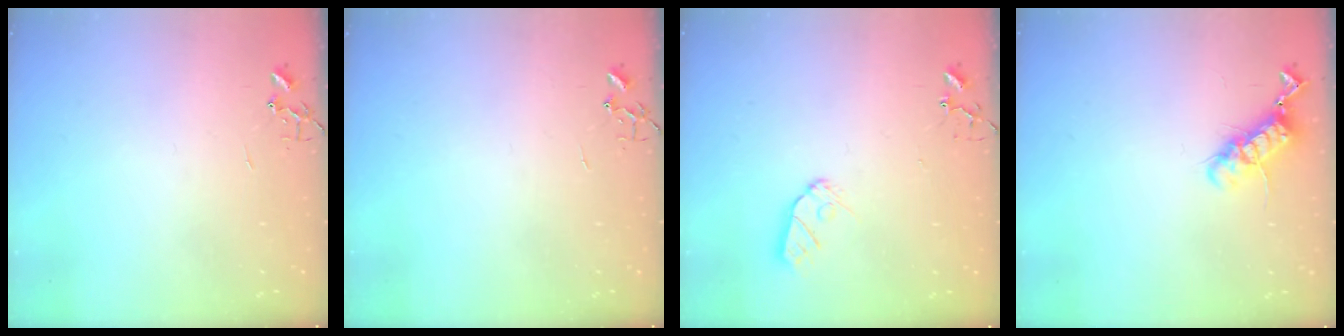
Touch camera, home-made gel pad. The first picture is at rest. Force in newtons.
{"total": 0.0}
{"total": 7.6, "press": 7.6, "slide": 0.5}
{"total": 11.8, "press": 11.7, "slide": 1.4}